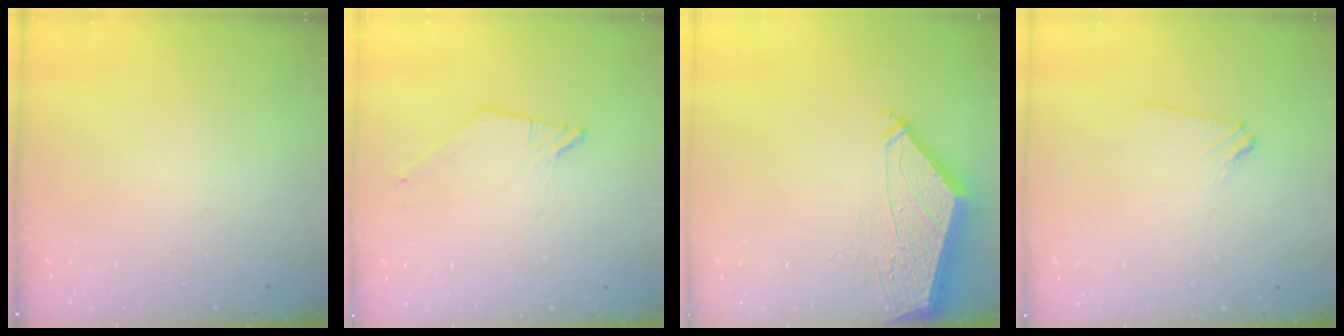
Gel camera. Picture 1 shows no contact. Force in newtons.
{"total": 1.3, "press": 1.3, "slide": 0.2}
{"total": 3.9, "press": 3.9, "slide": 0.5}
{"total": 2.4, "press": 2.4, "slide": 0.4}